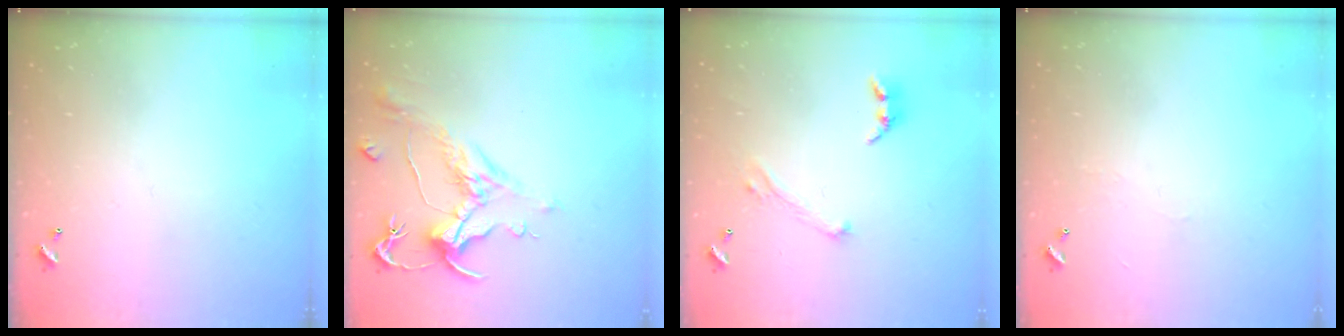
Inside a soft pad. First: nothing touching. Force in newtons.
{"total": 1.6, "press": 0.7, "slide": 1.4}
{"total": 2.9, "press": 2.8, "slide": 0.8}
{"total": 2.3, "press": 2.3, "slide": 0.4}